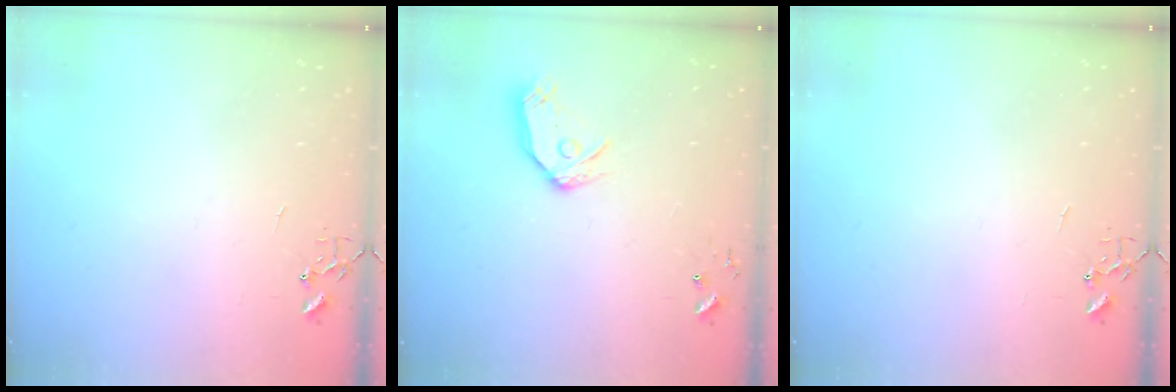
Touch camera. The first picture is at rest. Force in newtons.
{"total": 11.3, "press": 11.2, "slide": 1.4}
{"total": 0.0}